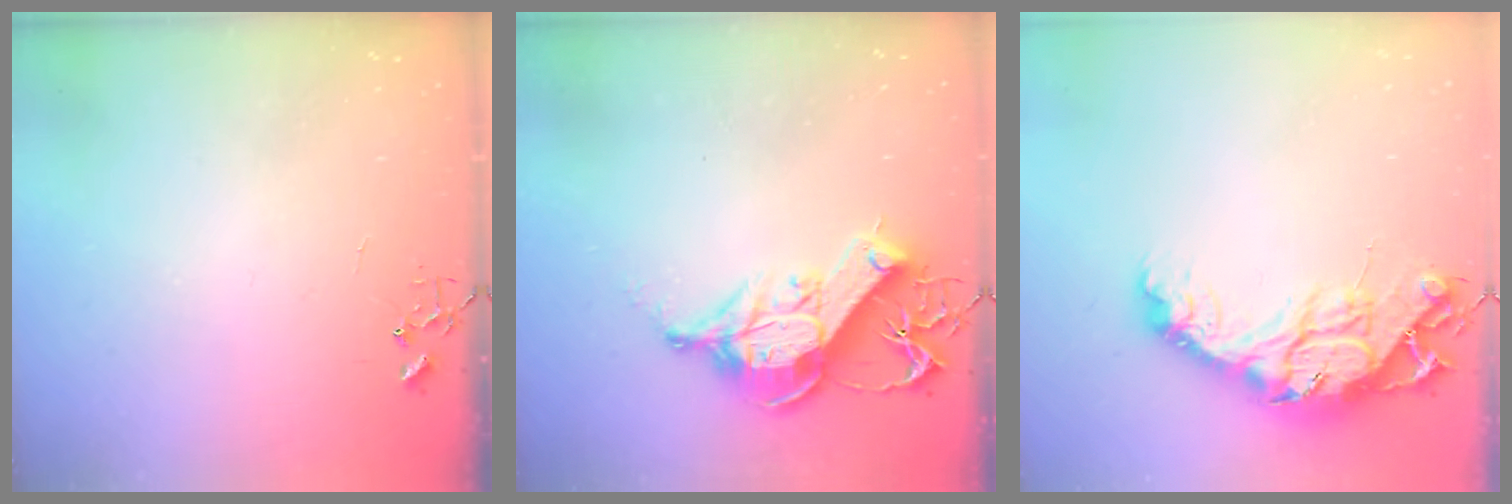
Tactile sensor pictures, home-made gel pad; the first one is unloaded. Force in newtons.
{"total": 13.7, "press": 13.5, "slide": 2.2}
{"total": 18.3, "press": 18.3, "slide": 1.4}